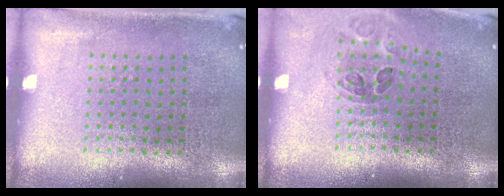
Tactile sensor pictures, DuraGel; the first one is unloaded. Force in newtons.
{"total": 1.0, "press": 1.0, "slide": 0.1}